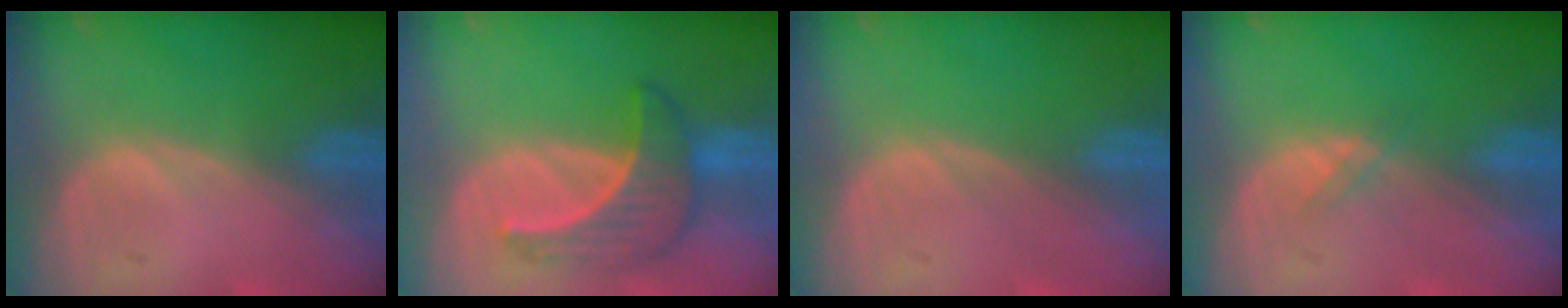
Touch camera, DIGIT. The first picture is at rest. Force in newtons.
{"total": 6.5, "press": 6.4, "slide": 1.0}
{"total": 0.0}
{"total": 1.0, "press": 1.0, "slide": 0.2}